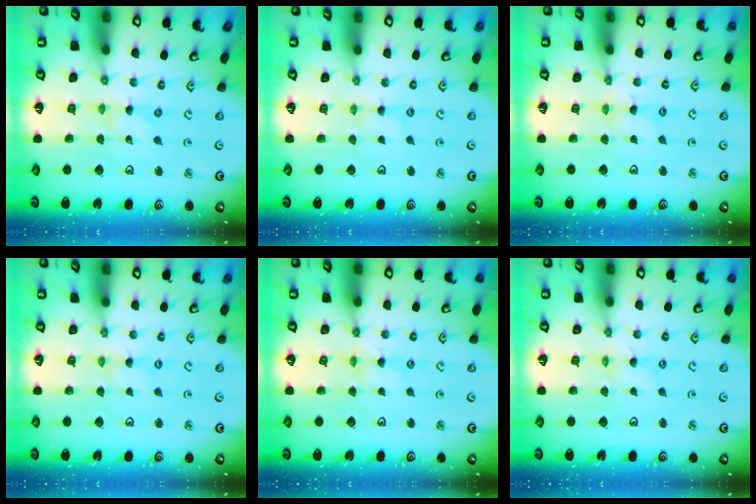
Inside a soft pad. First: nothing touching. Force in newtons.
{"total": 0.0}
{"total": 1.8, "press": 1.8, "slide": 0.3}
{"total": 0.0}
{"total": 1.2, "press": 1.2, "slide": 0.3}
{"total": 0.6, "press": 0.6, "slide": 0.1}